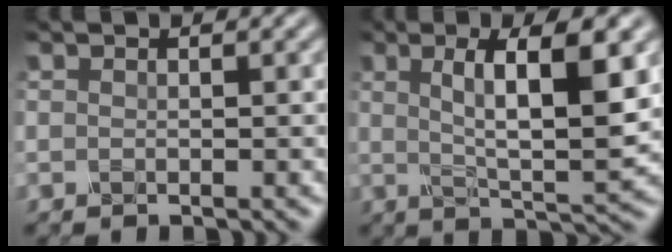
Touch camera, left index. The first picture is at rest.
{"total": 7.7, "force": [1.6, 1.8, 7.3], "torque": [-0.112, -0.003, 0.035]}